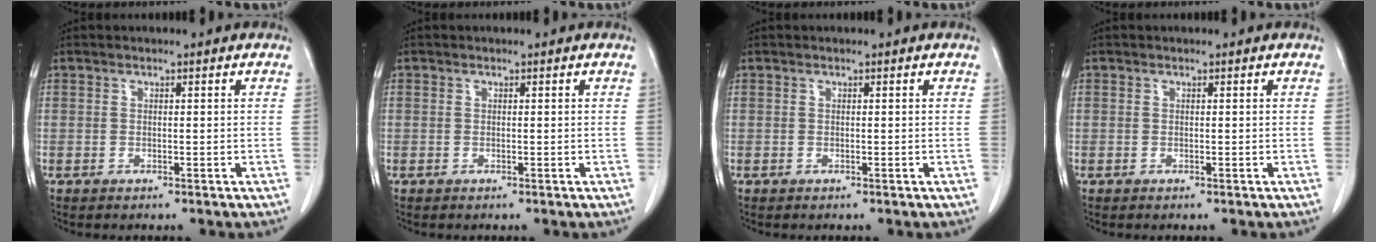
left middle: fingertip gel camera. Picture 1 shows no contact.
{"total": 0.0}
{"total": 0.0}
{"total": 0.0}